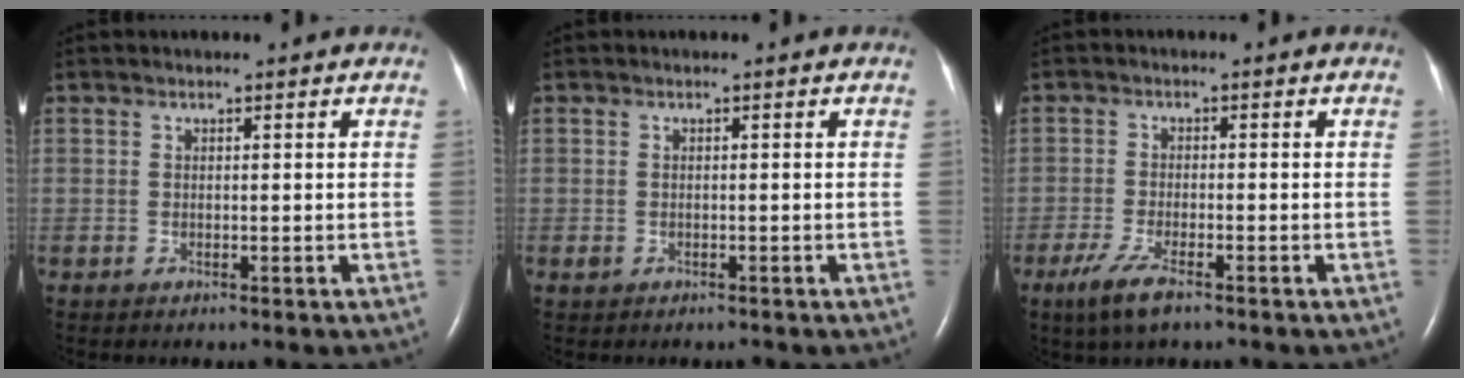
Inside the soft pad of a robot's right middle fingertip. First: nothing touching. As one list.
[{"total": 0.9, "force": [-0.6, 0.6, 0.5], "torque": [-0.014, 0.000, -0.006]}, {"total": 4.9, "force": [-3.2, 0.9, 3.6], "torque": [-0.088, -0.013, -0.058]}]